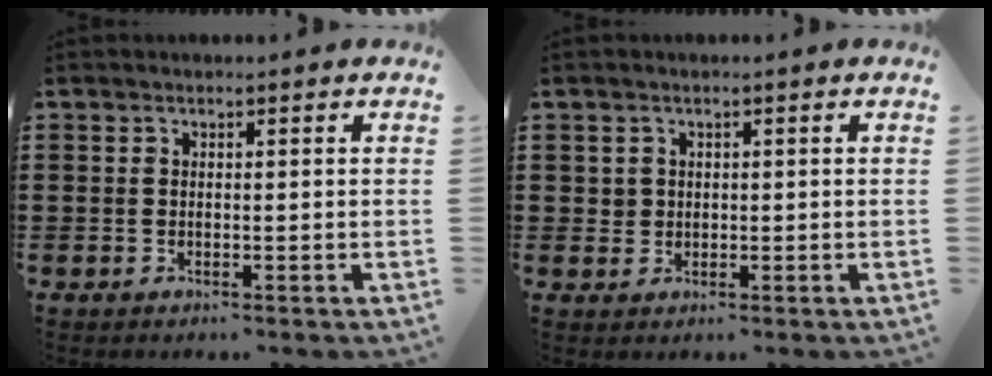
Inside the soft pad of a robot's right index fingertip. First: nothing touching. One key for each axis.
{"total": 1.4, "fx": 0.6, "fy": 1.3, "fz": 0.3, "tx": -0.012, "ty": 0.004, "tz": 0.011}